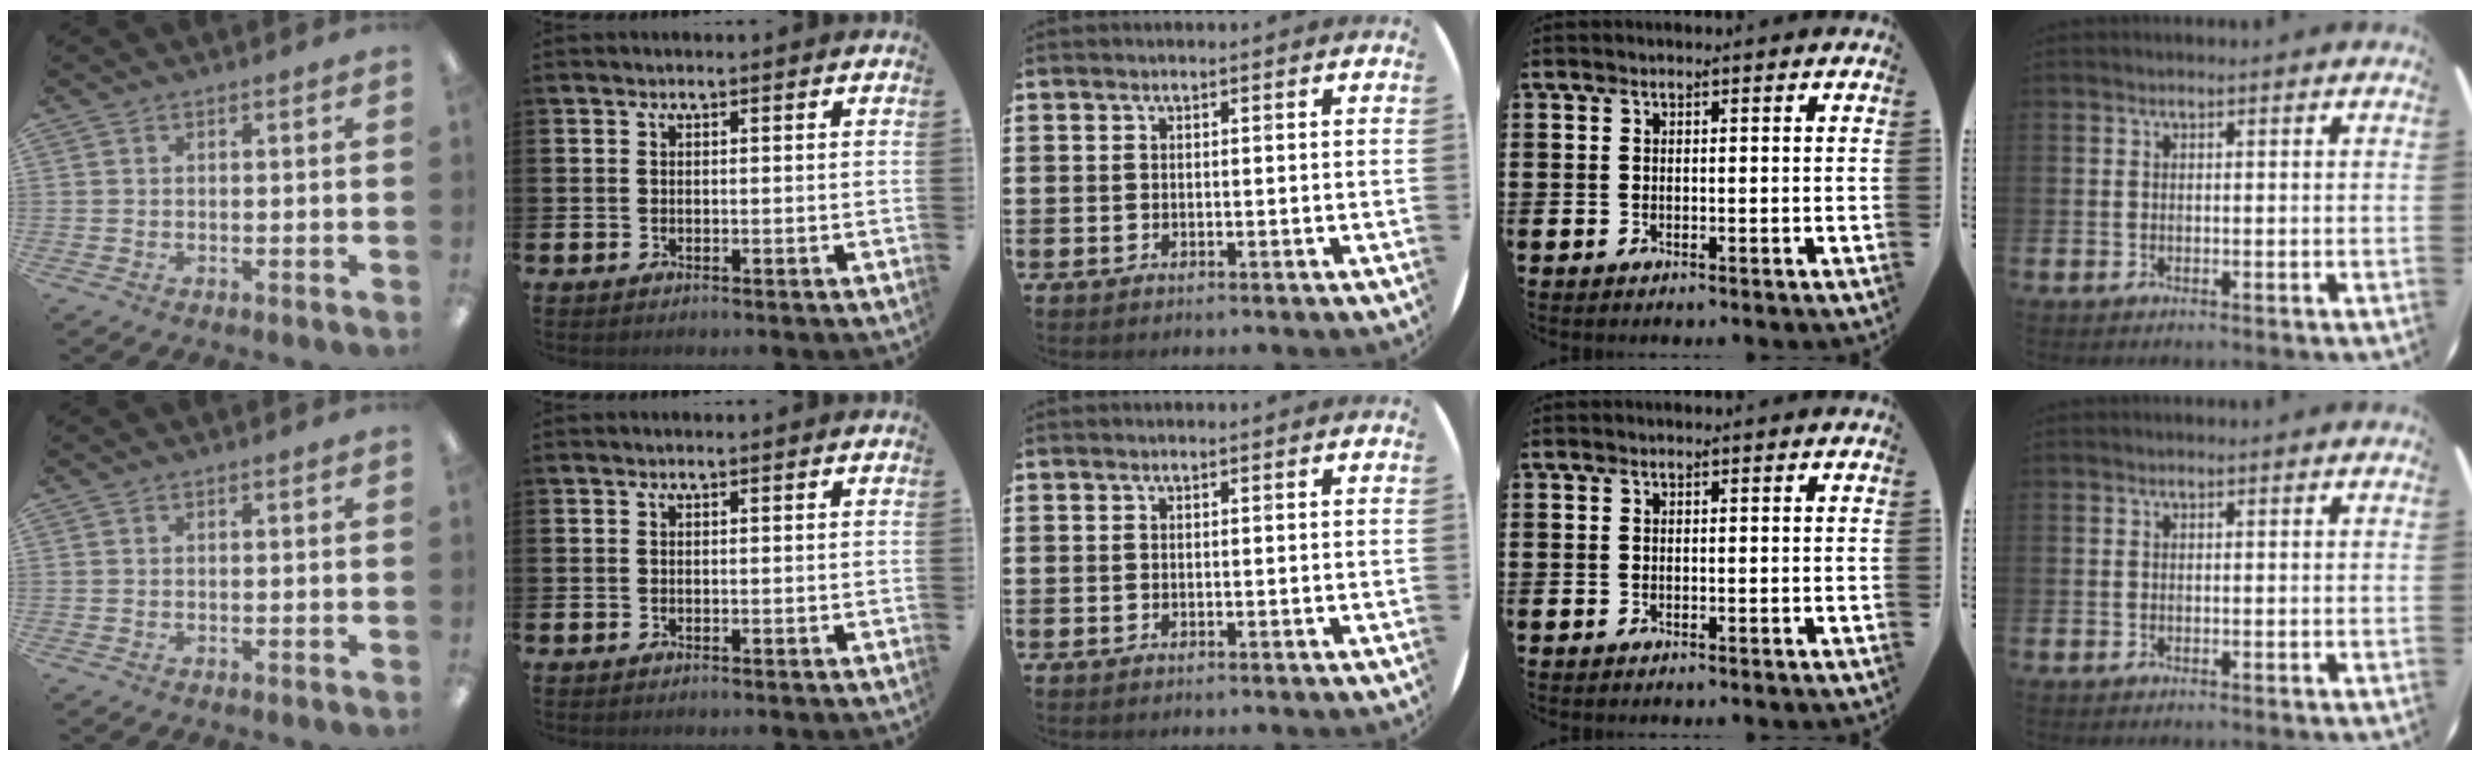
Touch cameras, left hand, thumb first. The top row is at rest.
{}